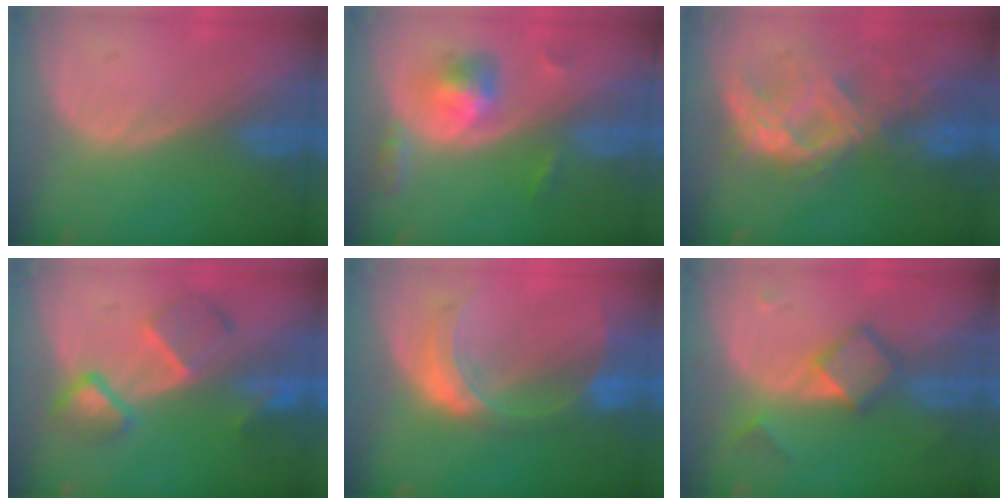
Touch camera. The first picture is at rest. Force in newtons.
{"total": 5.8, "press": 5.2, "slide": 2.5}
{"total": 9.7, "press": 8.9, "slide": 3.9}
{"total": 7.5, "press": 6.7, "slide": 3.4}
{"total": 7.6, "press": 6.7, "slide": 3.6}
{"total": 5.3, "press": 5.3, "slide": 0.1}